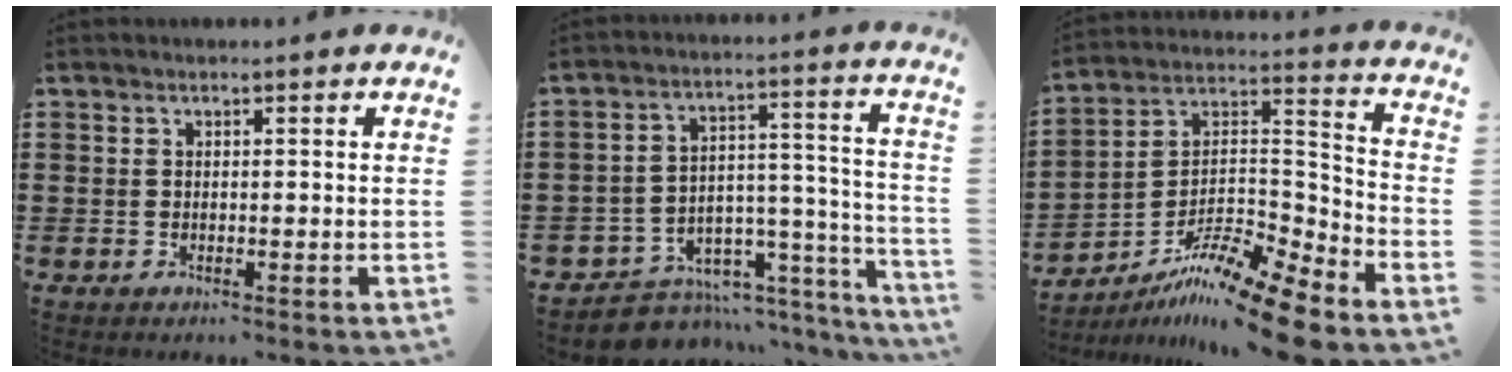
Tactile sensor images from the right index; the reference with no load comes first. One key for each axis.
{"total": 6.0, "fx": -4.9, "fy": 3.4, "fz": 1.0, "tx": -0.026, "ty": 0.003, "tz": -0.087}
{"total": 12.1, "fx": -10.0, "fy": 1.2, "fz": 6.6, "tx": -0.114, "ty": 0.022, "tz": -0.193}